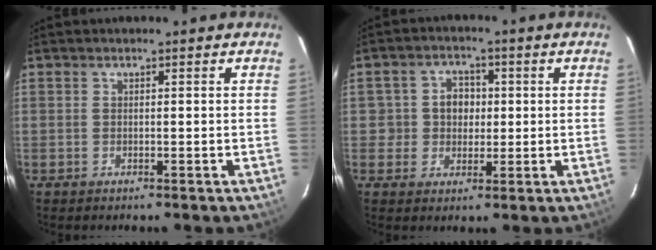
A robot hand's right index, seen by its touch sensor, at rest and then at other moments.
{"total": 5.3, "force": [-0.1, 5.1, 1.5], "torque": [-0.020, 0.020, 0.000]}